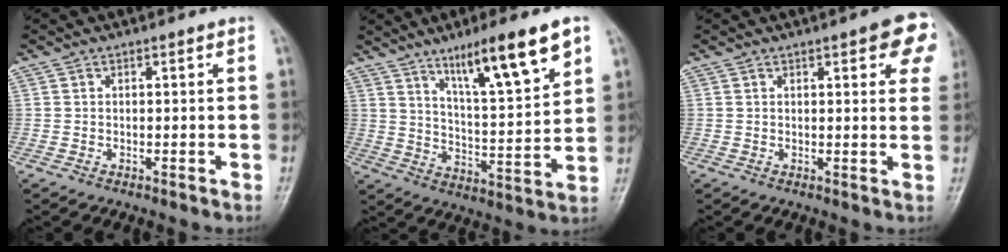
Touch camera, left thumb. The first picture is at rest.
{"total": 15.8, "force": [9.3, 2.5, 12.5], "torque": [-0.191, -0.044, 0.159]}
{"total": 8.4, "force": [3.8, 2.6, 7.0], "torque": [-0.056, -0.006, 0.036]}